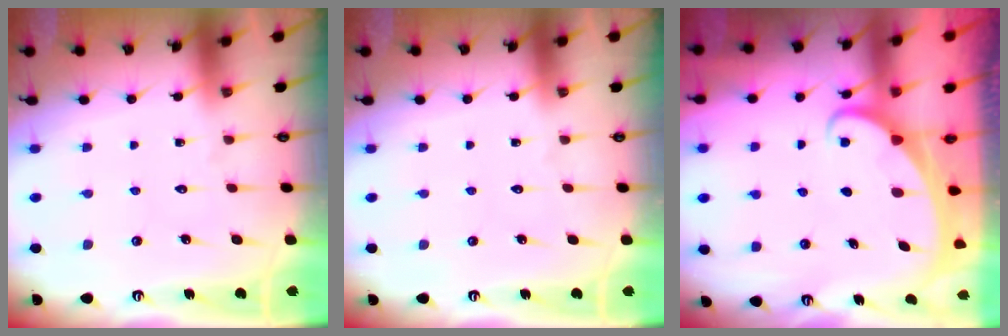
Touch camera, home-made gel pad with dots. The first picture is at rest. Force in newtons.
{"total": 0.0}
{"total": 1.8, "press": 1.8, "slide": 0.2}